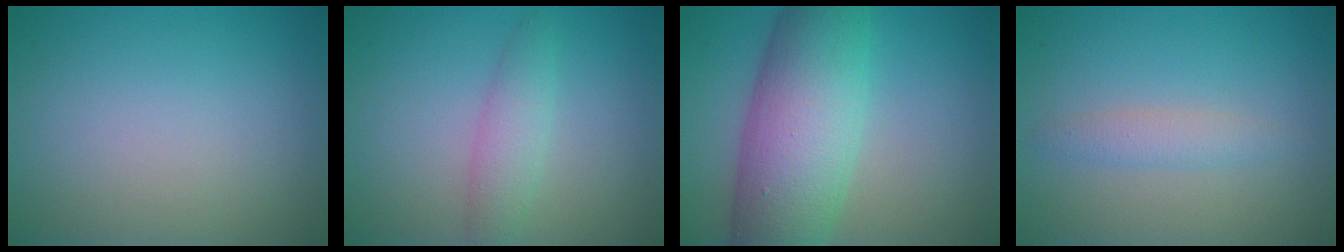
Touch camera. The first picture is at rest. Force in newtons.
{"total": 2.5, "press": 2.5, "slide": 0.1}
{"total": 10.7, "press": 10.7, "slide": 0.4}
{"total": 1.6, "press": 1.6, "slide": 0.0}